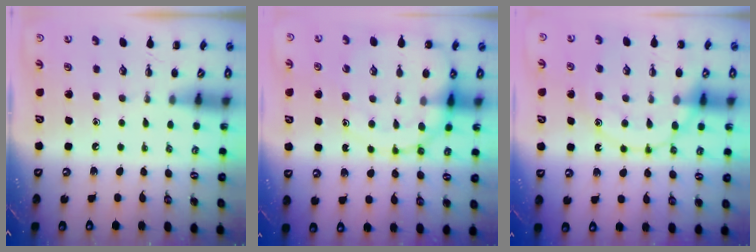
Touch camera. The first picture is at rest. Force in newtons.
{"total": 13.9, "press": 13.6, "slide": 2.8}
{"total": 16.8, "press": 16.7, "slide": 1.6}